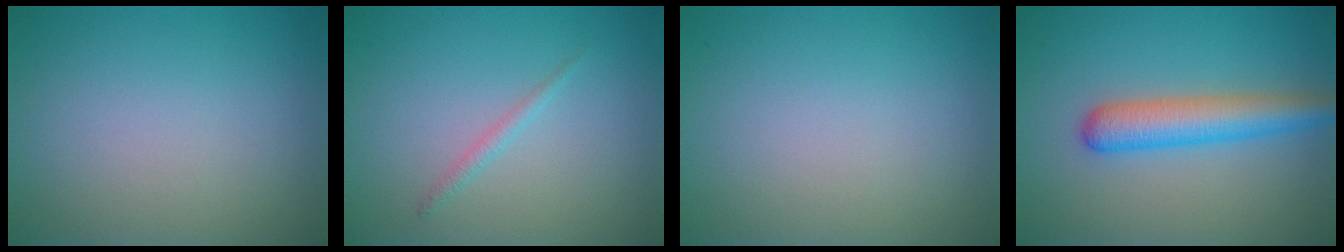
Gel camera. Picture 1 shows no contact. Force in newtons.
{"total": 0.9, "press": 0.9, "slide": 0.1}
{"total": 0.0}
{"total": 4.6, "press": 4.6, "slide": 0.2}